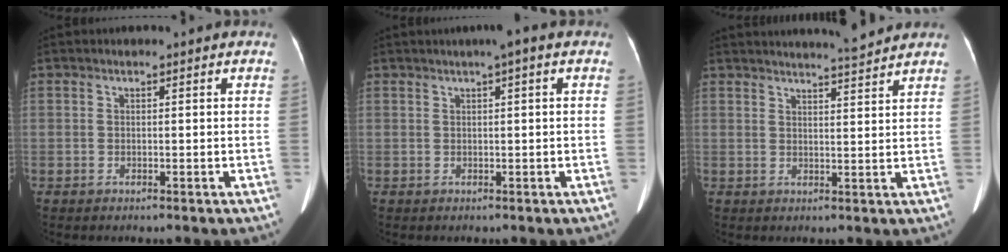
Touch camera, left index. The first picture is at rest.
{"total": 2.4, "force": [1.1, 0.0, 2.1], "torque": [-0.037, 0.009, 0.015]}
{"total": 6.2, "force": [5.9, -0.8, 1.7], "torque": [-0.030, -0.002, 0.078]}